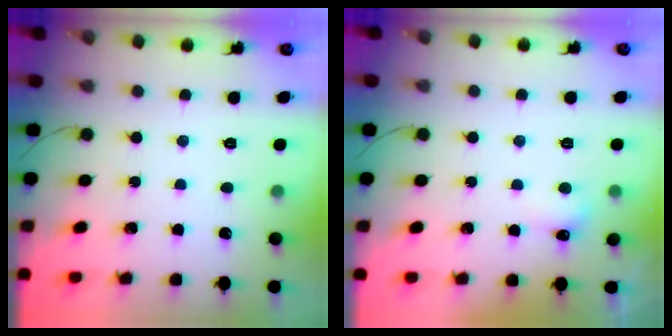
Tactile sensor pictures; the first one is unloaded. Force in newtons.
{"total": 4.7, "press": 3.8, "slide": 2.7}